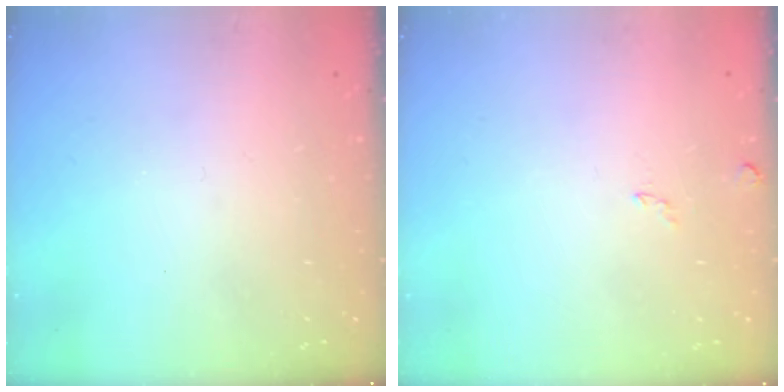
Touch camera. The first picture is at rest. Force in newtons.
{"total": 2.6, "press": 2.5, "slide": 0.5}